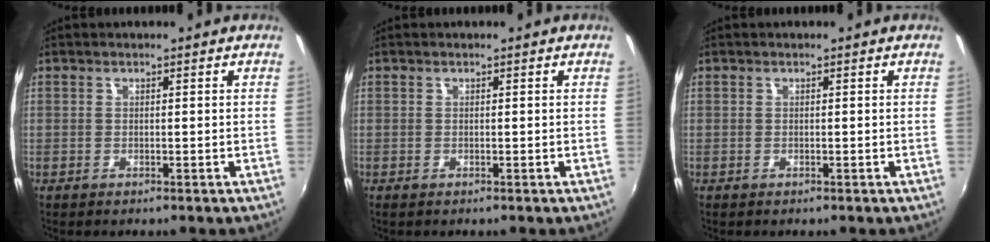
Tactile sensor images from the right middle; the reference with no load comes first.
{"total": 0.0}
{"total": 0.0}